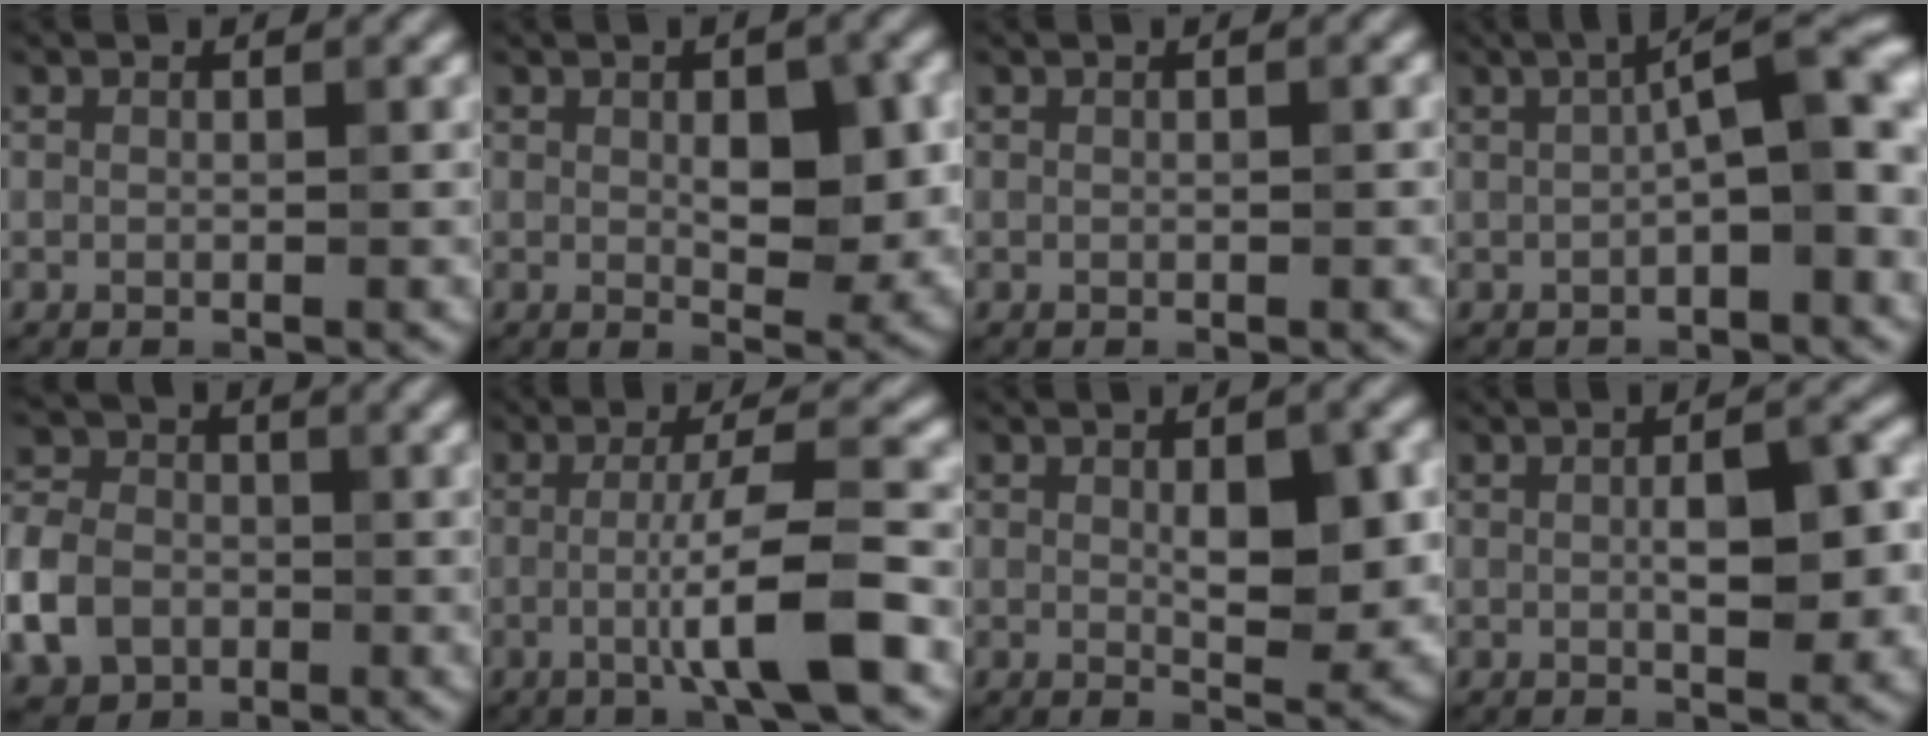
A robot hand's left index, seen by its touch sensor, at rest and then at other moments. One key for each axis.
{"total": 5.7, "fx": 0.6, "fy": 2.6, "fz": 5.0, "tx": -0.071, "ty": -0.002, "tz": 0.015}
{"total": 0.6, "fx": 0.0, "fy": 0.1, "fz": 0.6, "tx": -0.009, "ty": 0.001, "tz": 0.001}
{"total": 6.2, "fx": 0.1, "fy": 1.5, "fz": 6.0, "tx": -0.077, "ty": 0.015, "tz": -0.005}
{"total": 6.5, "fx": -2.1, "fy": 5.2, "fz": 3.3, "tx": -0.078, "ty": -0.001, "tz": -0.057}
{"total": 6.9, "fx": -1.7, "fy": 0.9, "fz": 6.7, "tx": -0.108, "ty": 0.009, "tz": -0.035}
{"total": 5.4, "fx": 0.6, "fy": 2.0, "fz": 4.9, "tx": -0.075, "ty": -0.002, "tz": 0.014}
{"total": 5.3, "fx": 0.1, "fy": 1.8, "fz": 5.0, "tx": -0.081, "ty": 0.001, "tz": 0.004}